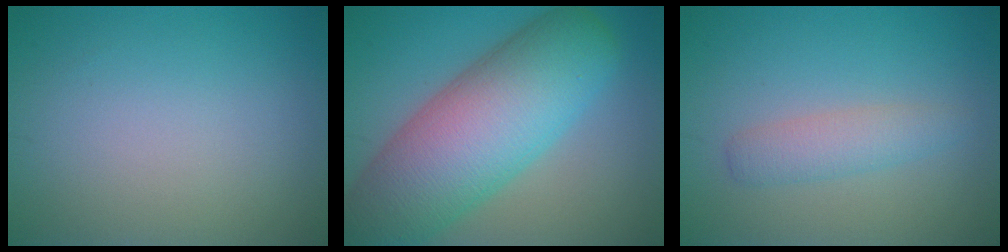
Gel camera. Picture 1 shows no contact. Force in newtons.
{"total": 12.5, "press": 12.5, "slide": 0.6}
{"total": 2.3, "press": 2.3, "slide": 0.0}